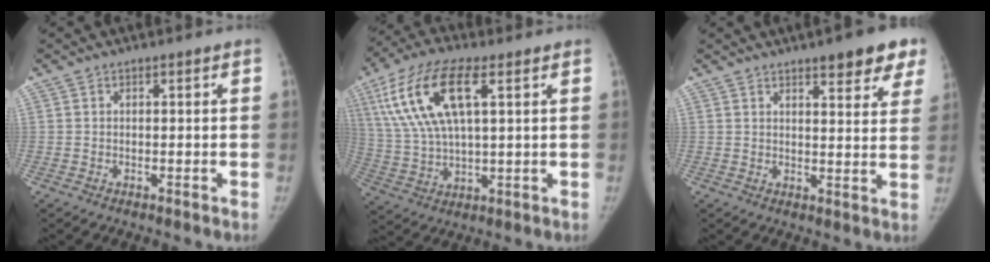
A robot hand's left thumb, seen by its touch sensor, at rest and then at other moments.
{"total": 16.6, "force": [6.1, 6.6, 14.0], "torque": [-0.289, 0.004, 0.118]}
{"total": 10.0, "force": [6.7, 2.9, 6.8], "torque": [-0.052, -0.030, 0.079]}